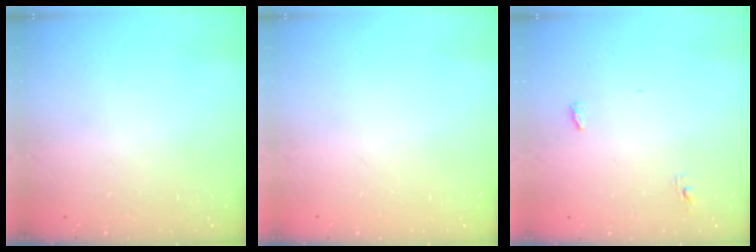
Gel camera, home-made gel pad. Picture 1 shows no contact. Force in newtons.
{"total": 0.0}
{"total": 3.6, "press": 3.5, "slide": 0.9}